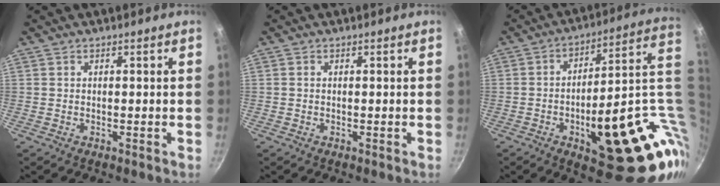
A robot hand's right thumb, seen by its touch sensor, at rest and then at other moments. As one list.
[{"total": 0.0}, {"total": 29.3, "force": [-0.5, 11.9, 26.7], "torque": [-0.316, -0.002, 0.014]}]